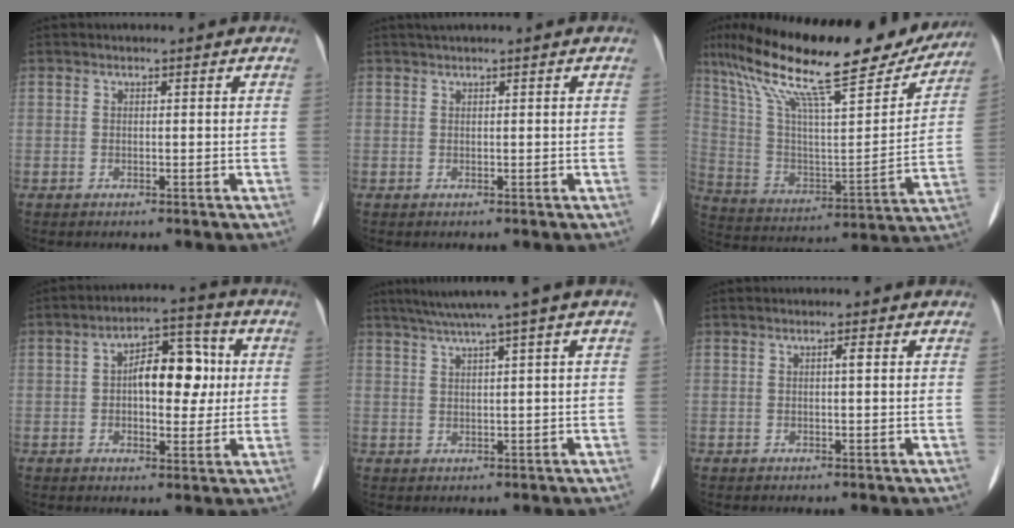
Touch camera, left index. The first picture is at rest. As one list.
[{"total": 1.1, "force": [0.8, -0.2, 0.7], "torque": [-0.017, 0.015, 0.021]}, {"total": 28.8, "force": [22.0, 5.7, 17.7], "torque": [-0.307, 0.025, 0.341]}, {"total": 9.3, "force": [1.0, 4.5, 8.1], "torque": [-0.125, 0.031, 0.016]}, {"total": 4.9, "force": [3.3, -1.1, 3.5], "torque": [-0.062, 0.016, 0.061]}, {"total": 0.8, "force": [0.2, 0.0, 0.8], "torque": [-0.015, 0.001, 0.004]}]